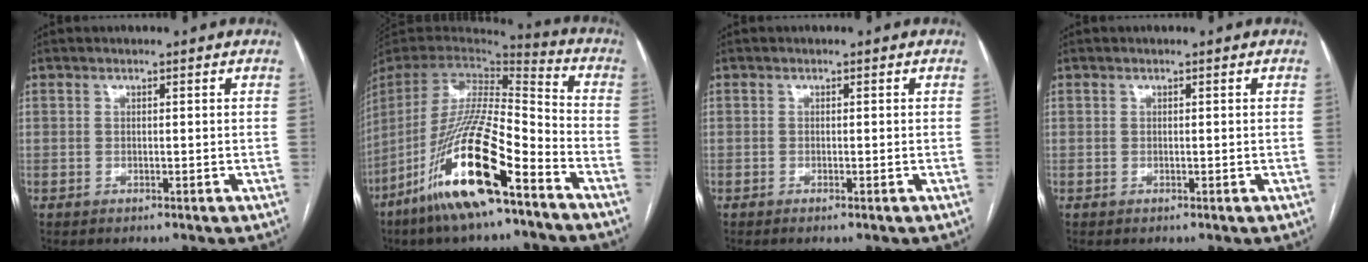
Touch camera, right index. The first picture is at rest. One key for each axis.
{"total": 21.9, "fx": -12.6, "fy": 3.3, "fz": 17.5, "tx": -0.366, "ty": -0.046, "tz": -0.239}
{"total": 0.7, "fx": -0.4, "fy": -0.1, "fz": 0.5, "tx": -0.011, "ty": 0.000, "tz": -0.005}
{"total": 0.0}